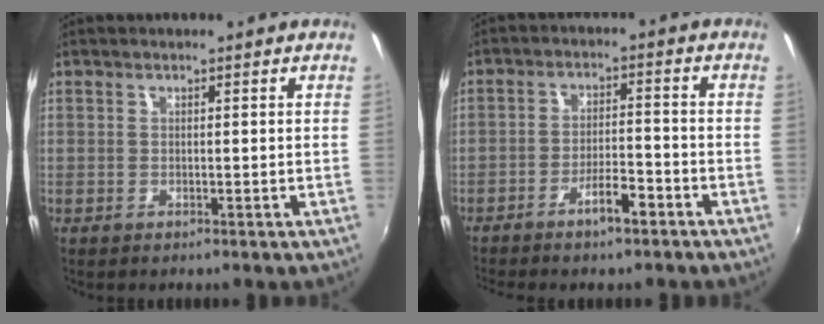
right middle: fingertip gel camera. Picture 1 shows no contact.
{"total": 5.8, "force": [-4.2, 1.2, 3.8], "torque": [-0.079, 0.004, -0.066]}